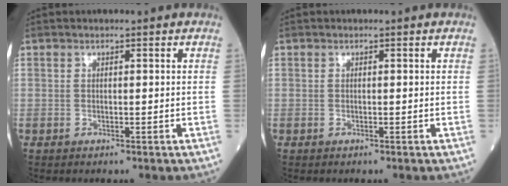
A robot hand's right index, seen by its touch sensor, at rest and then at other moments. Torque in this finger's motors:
{"motor_torque": [0.04, 0.01, 0.00, -0.01]}